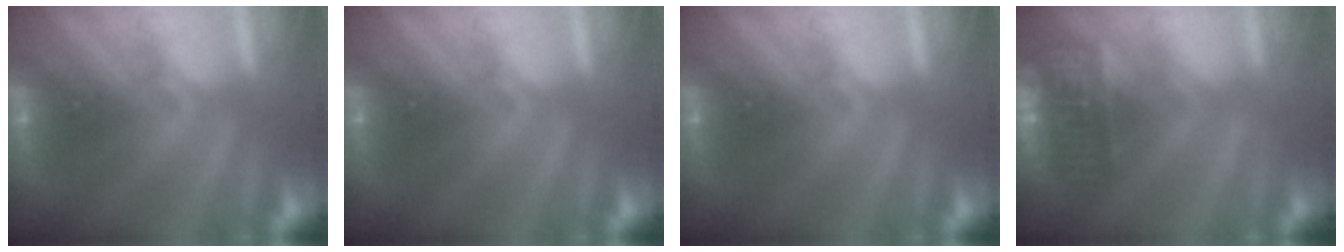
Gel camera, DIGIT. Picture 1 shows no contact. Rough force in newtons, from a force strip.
{"total": 0.0}
{"total": 0.0}
{"total": 8.5}